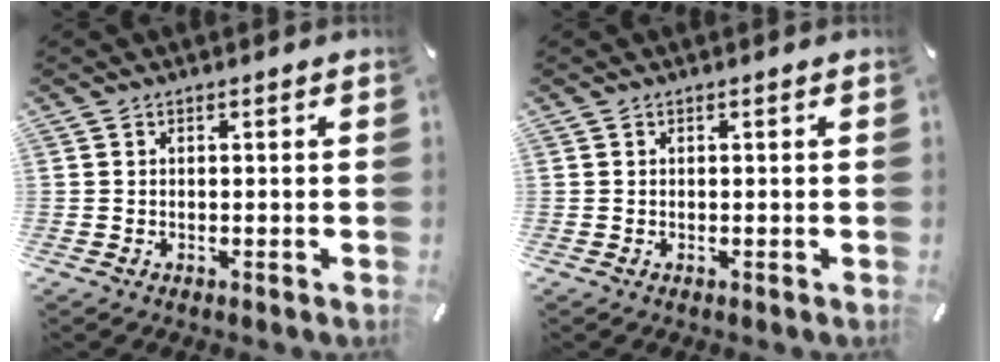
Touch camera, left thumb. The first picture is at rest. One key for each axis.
{"total": 0.0}